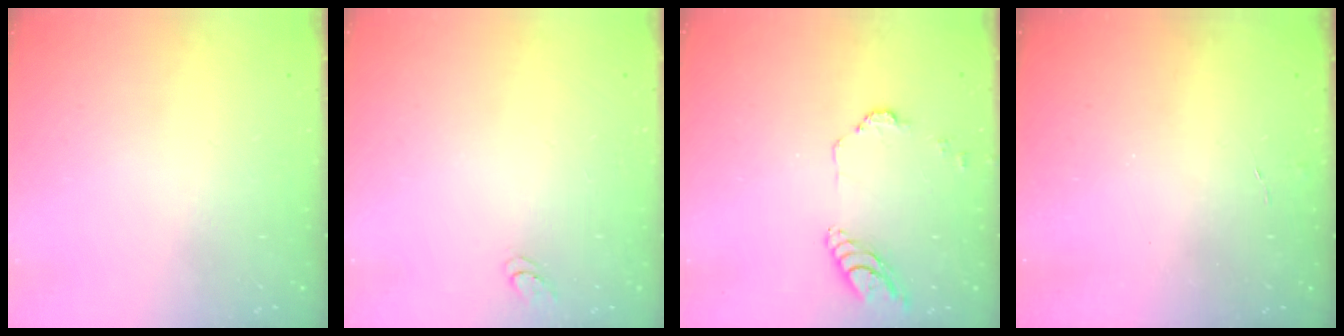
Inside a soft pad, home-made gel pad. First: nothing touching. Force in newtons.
{"total": 4.2, "press": 4.2, "slide": 0.4}
{"total": 10.1, "press": 10.1, "slide": 1.0}
{"total": 2.8, "press": 2.8, "slide": 0.3}